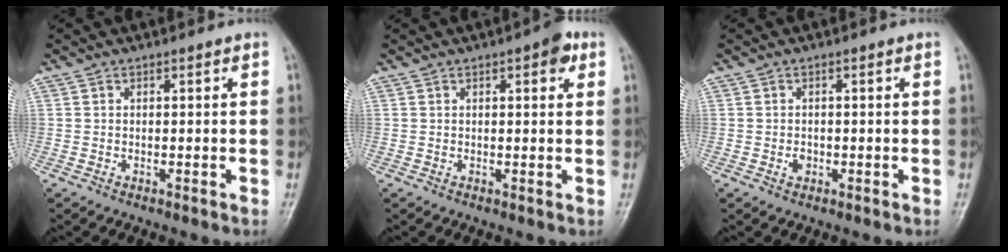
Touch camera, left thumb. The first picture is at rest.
{"total": 3.6, "force": [1.6, 1.3, 2.9], "torque": [-0.029, -0.001, 0.015]}
{"total": 1.4, "force": [-0.4, 1.1, 0.7], "torque": [-0.008, 0.002, -0.005]}